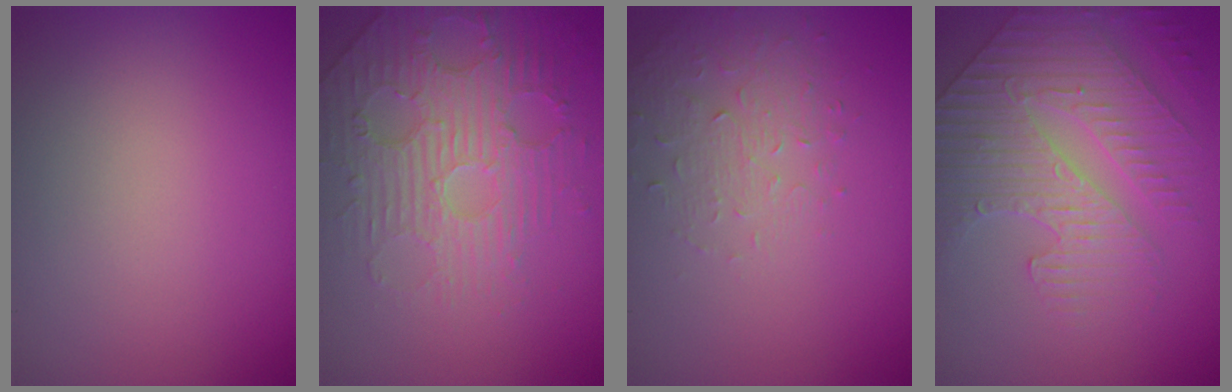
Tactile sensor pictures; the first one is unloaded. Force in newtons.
{"total": 4.9, "press": 3.7, "slide": 3.2}
{"total": 1.6, "press": 1.1, "slide": 1.2}
{"total": 4.2, "press": 4.1, "slide": 0.6}